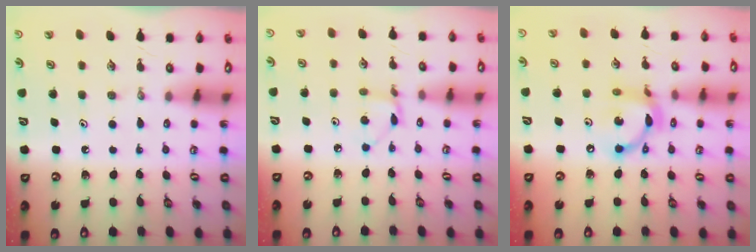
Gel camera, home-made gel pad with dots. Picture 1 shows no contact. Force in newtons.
{"total": 2.8, "press": 2.7, "slide": 0.3}
{"total": 12.2, "press": 12.2, "slide": 1.0}